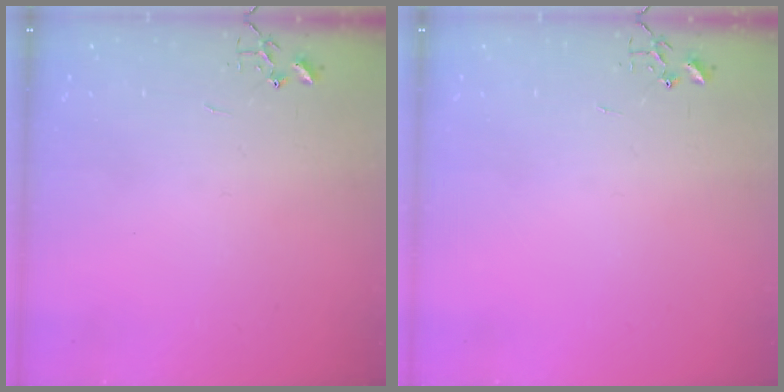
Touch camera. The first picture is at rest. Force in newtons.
{"total": 0.0}